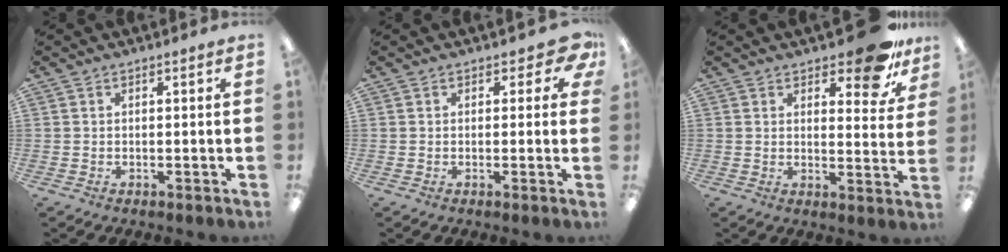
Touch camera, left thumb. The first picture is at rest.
{"total": 4.4, "force": [2.0, 2.7, 2.8], "torque": [-0.033, -0.002, 0.035]}
{"total": 11.4, "force": [8.2, 4.3, 6.7], "torque": [-0.076, -0.049, 0.139]}